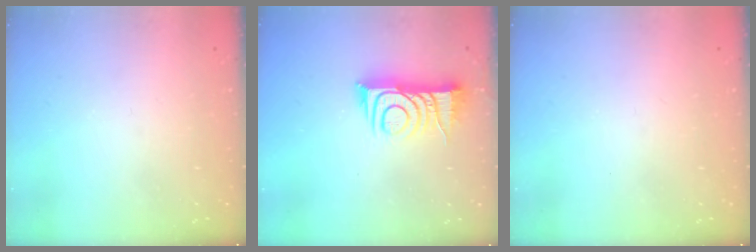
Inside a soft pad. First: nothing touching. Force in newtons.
{"total": 10.9, "press": 10.9, "slide": 0.2}
{"total": 2.1, "press": 2.0, "slide": 0.4}